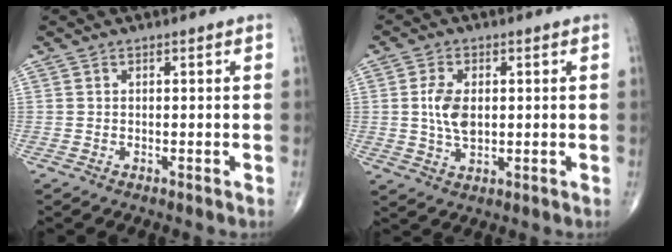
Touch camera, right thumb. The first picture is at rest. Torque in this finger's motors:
{"motor_torque": [0.83, 0.81, 0.87, 0.20, 0.05]}